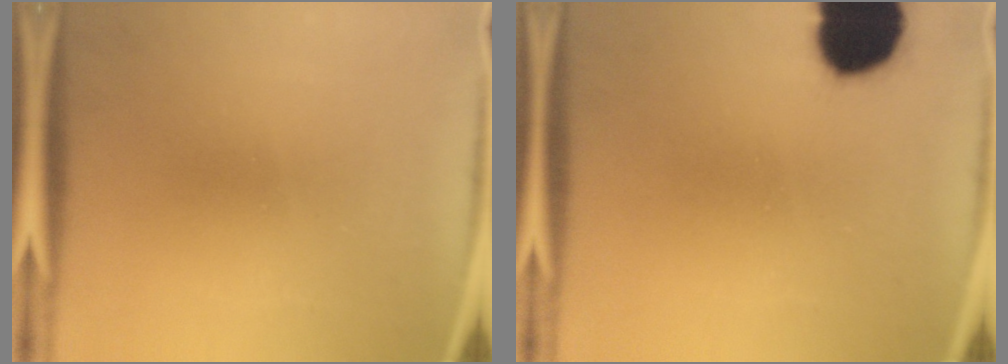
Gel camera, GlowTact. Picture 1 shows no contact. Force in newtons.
{"total": 13.9}